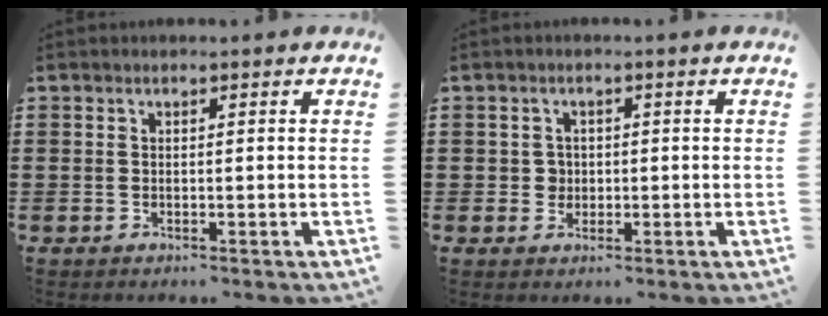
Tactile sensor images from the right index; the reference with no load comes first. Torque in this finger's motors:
{"motor_torque": [-0.47, 0.50, -0.01, 0.01]}